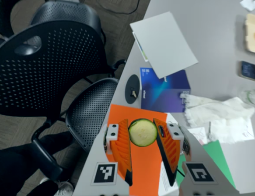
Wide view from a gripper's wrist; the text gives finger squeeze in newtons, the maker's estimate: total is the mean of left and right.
{"total": 9.0, "left": 8.6, "right": 9.5}